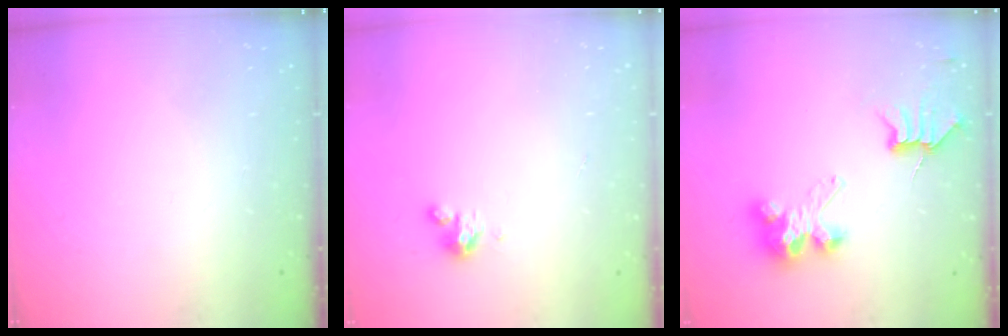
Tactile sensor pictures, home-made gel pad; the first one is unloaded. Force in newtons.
{"total": 2.8, "press": 2.8, "slide": 0.2}
{"total": 6.1, "press": 6.1, "slide": 0.2}